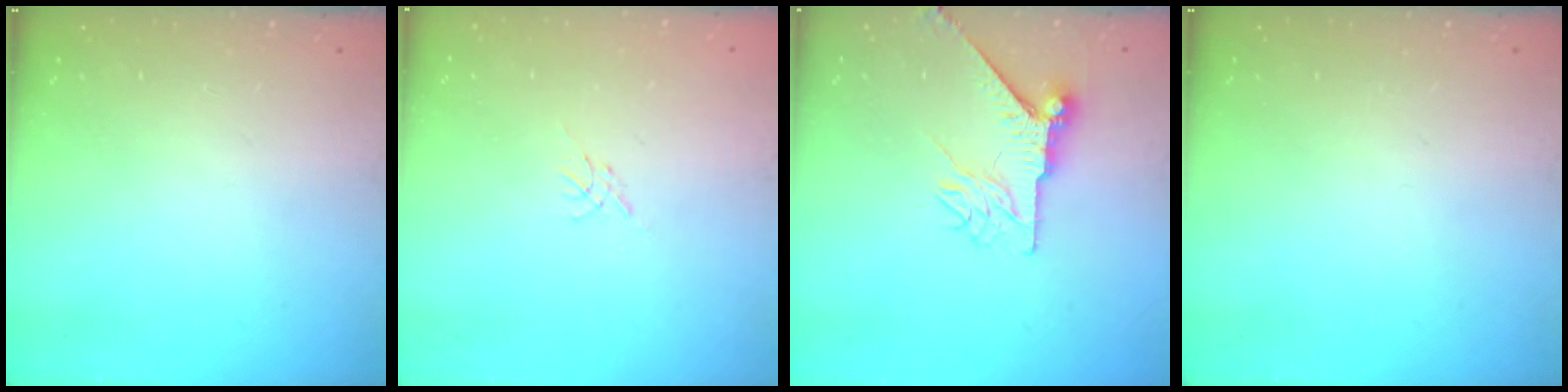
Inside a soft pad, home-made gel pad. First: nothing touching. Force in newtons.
{"total": 0.0}
{"total": 8.4, "press": 8.4, "slide": 0.5}
{"total": 0.0}